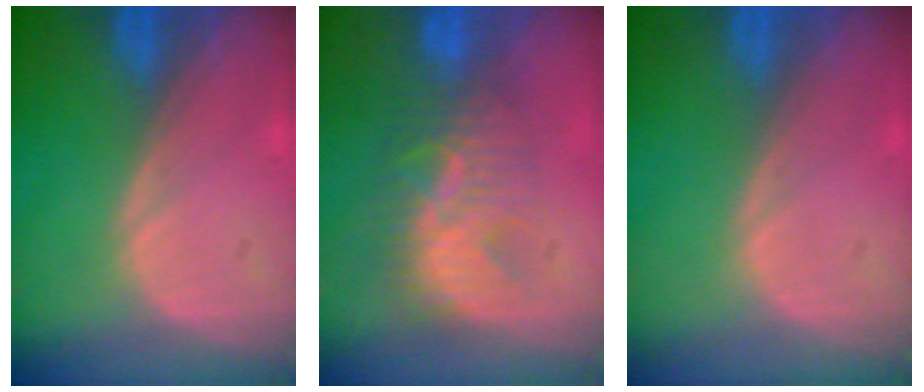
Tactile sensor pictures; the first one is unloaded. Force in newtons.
{"total": 7.7, "press": 7.2, "slide": 2.6}
{"total": 0.0}